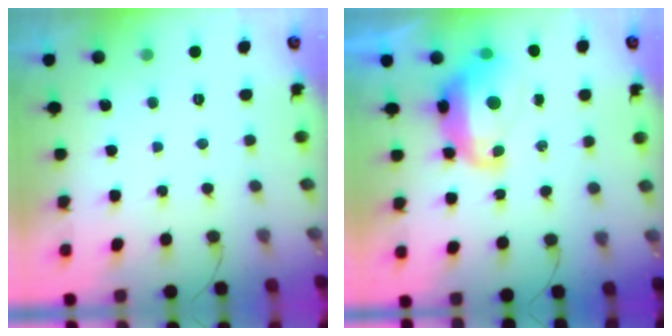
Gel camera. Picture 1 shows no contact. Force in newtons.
{"total": 10.9, "press": 10.9, "slide": 0.8}